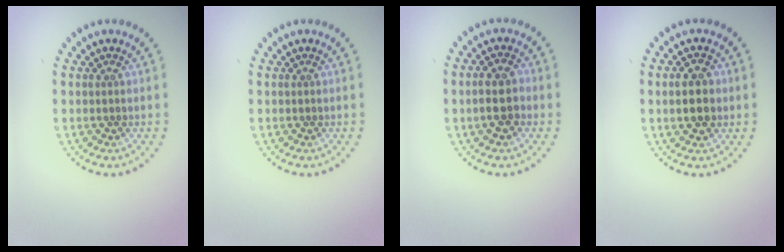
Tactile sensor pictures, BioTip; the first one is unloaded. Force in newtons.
{"total": 0.0}
{"total": 2.9, "press": 2.8, "slide": 0.8}
{"total": 4.2, "press": 4.2, "slide": 0.2}